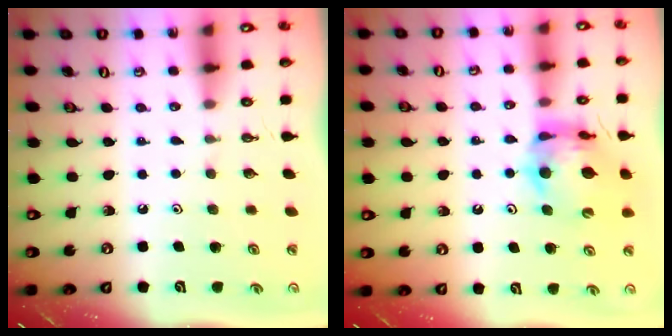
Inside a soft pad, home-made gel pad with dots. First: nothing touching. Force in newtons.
{"total": 12.9, "press": 12.8, "slide": 1.3}